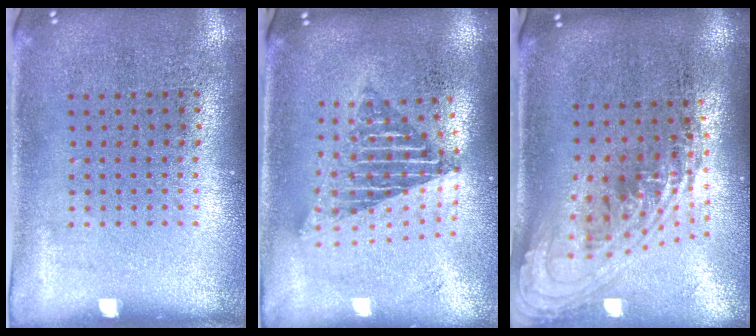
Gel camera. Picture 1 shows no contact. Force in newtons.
{"total": 1.8, "press": 1.5, "slide": 1.1}
{"total": 2.4, "press": 1.7, "slide": 1.7}